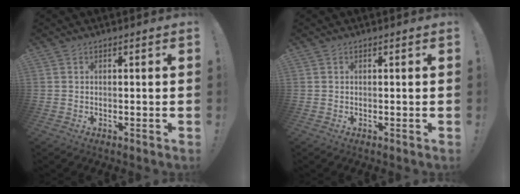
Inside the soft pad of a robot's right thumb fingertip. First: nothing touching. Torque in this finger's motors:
{"motor_torque": [0.00, 0.00, -0.11, 0.11, 0.00]}